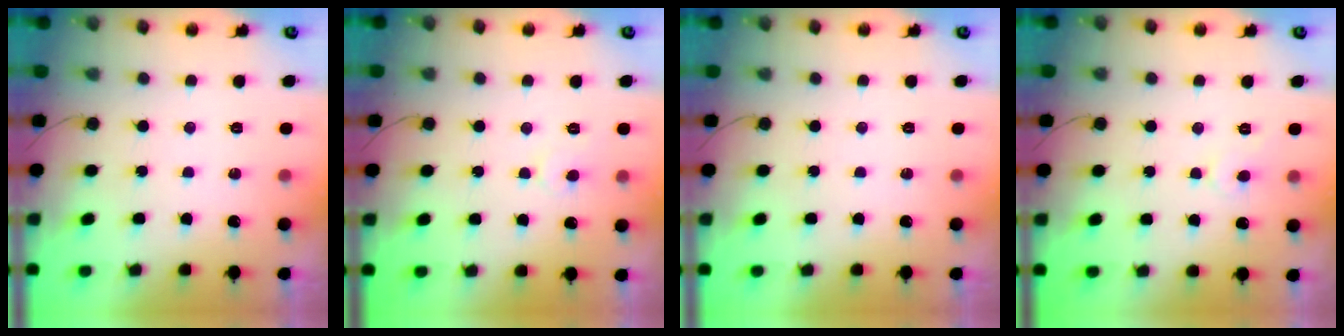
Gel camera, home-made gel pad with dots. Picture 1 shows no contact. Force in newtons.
{"total": 3.2, "press": 3.2, "slide": 0.4}
{"total": 0.0}
{"total": 3.9, "press": 3.9, "slide": 0.4}